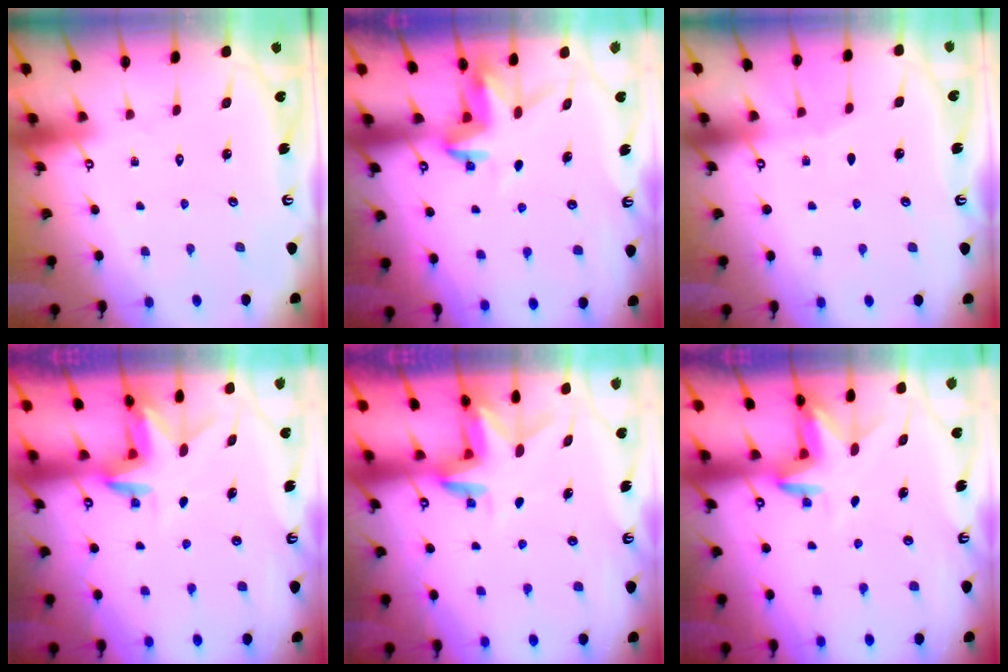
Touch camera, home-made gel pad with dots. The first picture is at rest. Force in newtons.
{"total": 3.7, "press": 3.7, "slide": 0.3}
{"total": 3.6, "press": 3.6, "slide": 0.5}
{"total": 2.8, "press": 2.8, "slide": 0.1}
{"total": 3.1, "press": 3.1, "slide": 0.2}
{"total": 3.4, "press": 3.4, "slide": 0.3}